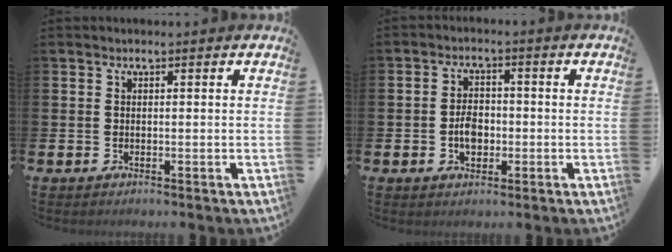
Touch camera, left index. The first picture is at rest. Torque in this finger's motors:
{"motor_torque": [0.43, 0.38, 0.13, 0.07]}